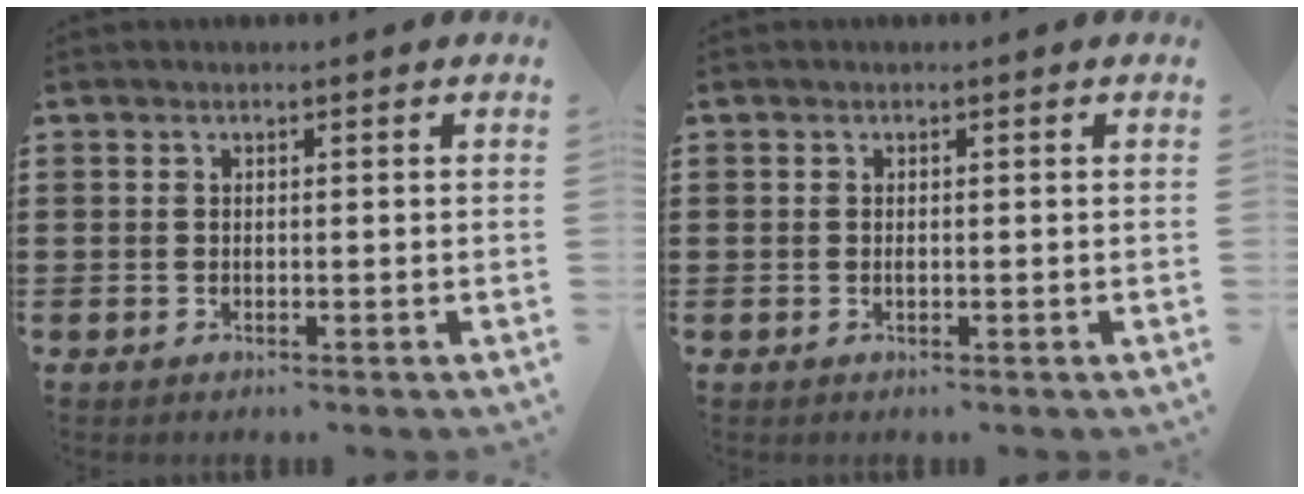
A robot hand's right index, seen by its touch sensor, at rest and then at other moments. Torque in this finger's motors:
{"motor_torque": [2.14, 0.00, 0.23, -0.01]}